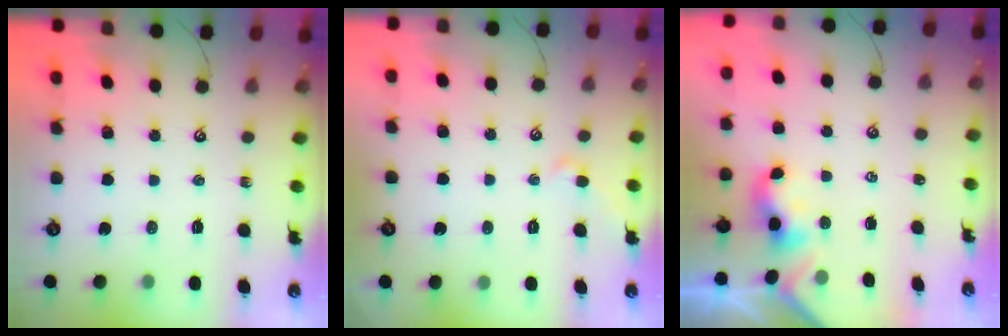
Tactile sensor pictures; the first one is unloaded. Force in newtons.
{"total": 1.0, "press": 1.0, "slide": 0.4}
{"total": 2.4, "press": 2.4, "slide": 0.2}